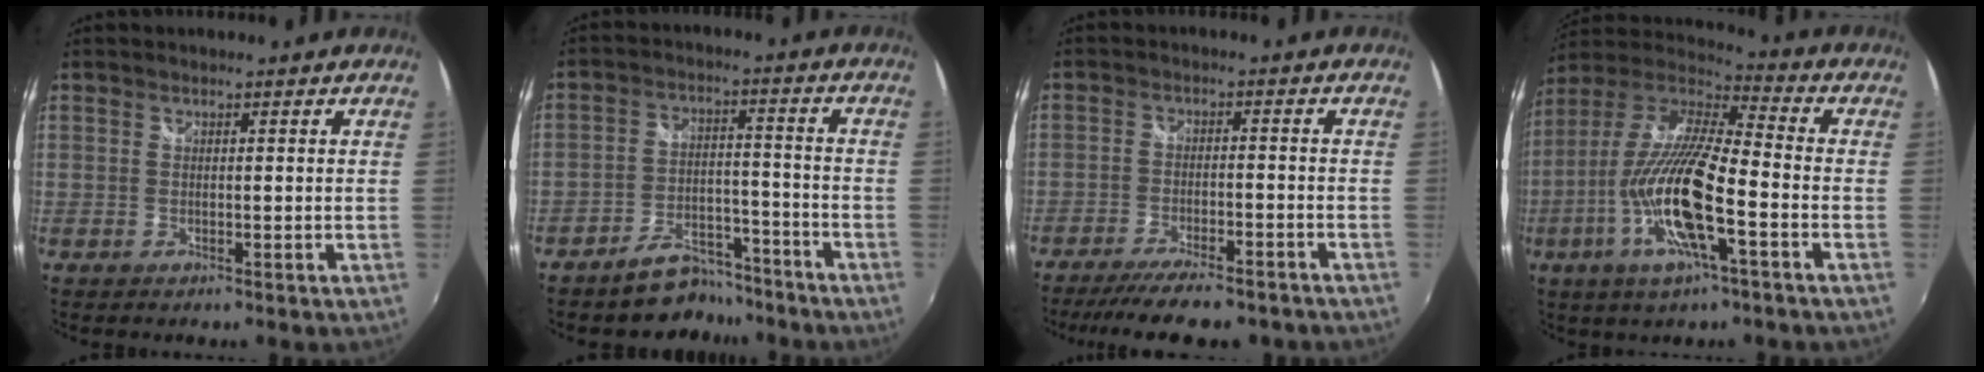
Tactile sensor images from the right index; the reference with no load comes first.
{"total": 9.1, "force": [-7.9, 4.0, 1.9], "torque": [-0.040, 0.032, -0.109]}
{"total": 15.2, "force": [-12.7, 3.5, 7.5], "torque": [-0.153, -0.031, -0.182]}
{"total": 18.9, "force": [-6.8, 3.7, 17.2], "torque": [-0.337, -0.025, -0.136]}